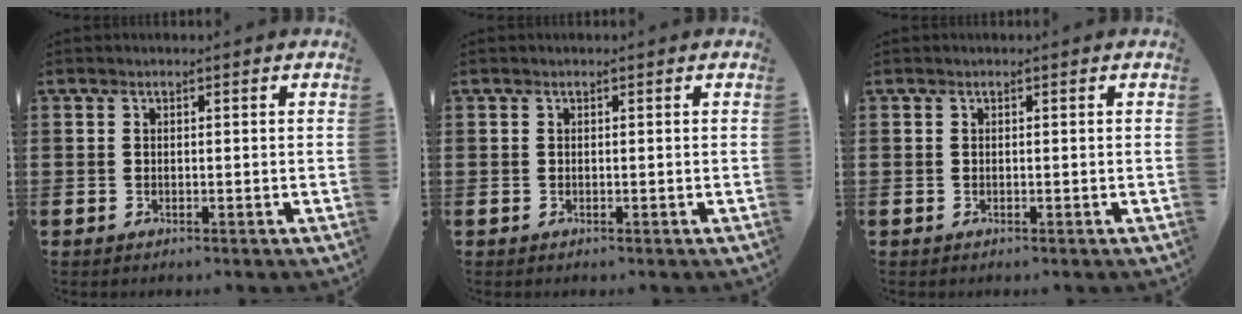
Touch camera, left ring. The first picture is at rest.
{"total": 0.0}
{"total": 0.0}